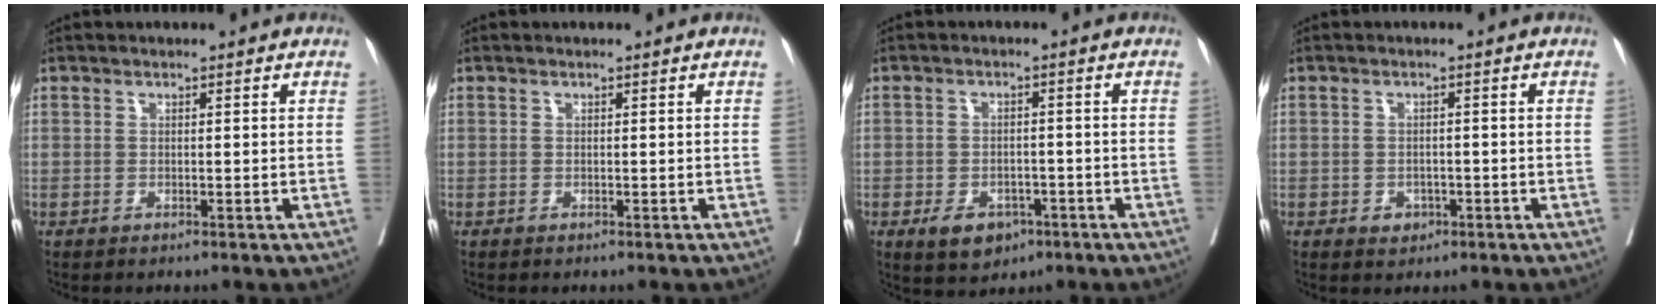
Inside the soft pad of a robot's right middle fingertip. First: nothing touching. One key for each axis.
{"total": 0.0}
{"total": 5.8, "fx": -3.1, "fy": 3.8, "fz": 3.0, "tx": -0.045, "ty": 0.002, "tz": -0.039}
{"total": 2.0, "fx": -0.9, "fy": 1.6, "fz": 0.8, "tx": -0.009, "ty": 0.004, "tz": -0.007}